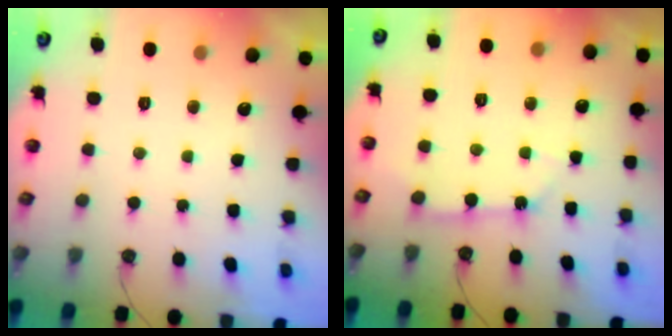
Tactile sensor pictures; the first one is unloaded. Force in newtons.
{"total": 3.6, "press": 3.6, "slide": 0.4}